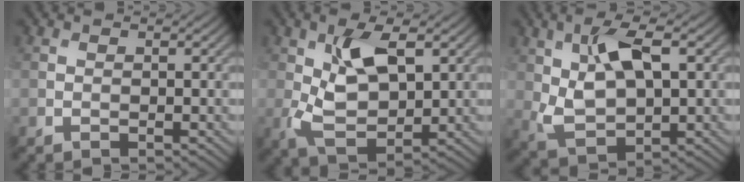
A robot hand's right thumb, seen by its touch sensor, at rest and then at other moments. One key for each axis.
{"total": 8.6, "fx": 2.1, "fy": 4.4, "fz": 7.1, "tx": -0.151, "ty": -0.002, "tz": 0.038}
{"total": 9.6, "fx": 2.8, "fy": 4.8, "fz": 7.9, "tx": -0.167, "ty": 0.002, "tz": 0.048}